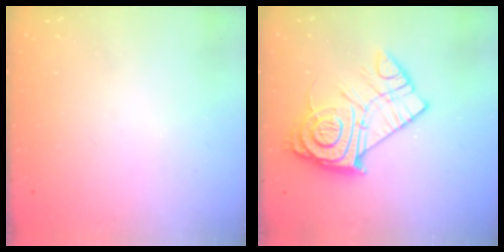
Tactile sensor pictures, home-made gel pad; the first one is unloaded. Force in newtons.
{"total": 16.1, "press": 16.1, "slide": 1.1}